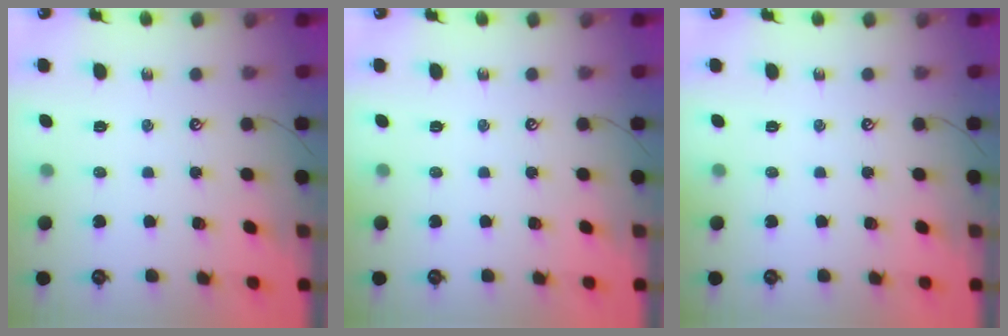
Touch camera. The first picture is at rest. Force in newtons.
{"total": 0.0}
{"total": 0.0}